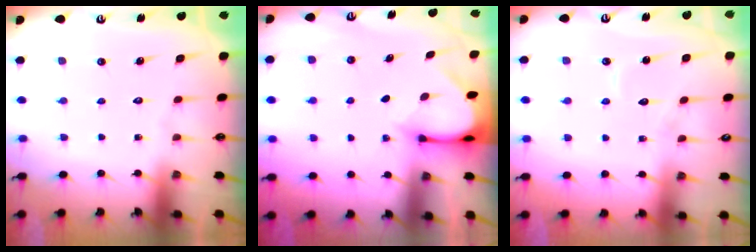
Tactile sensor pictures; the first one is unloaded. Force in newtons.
{"total": 2.9, "press": 2.9, "slide": 0.2}
{"total": 6.5, "press": 6.5, "slide": 0.5}